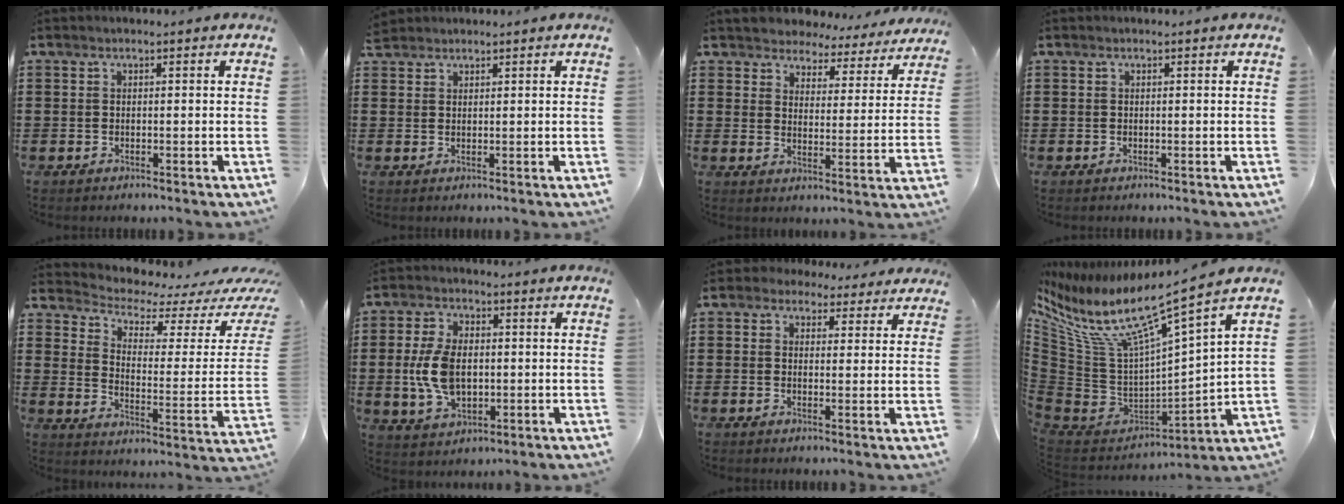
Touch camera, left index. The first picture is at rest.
{"total": 1.8, "force": [1.7, 0.7, 0.1], "torque": [-0.007, 0.003, 0.034]}
{"total": 4.1, "force": [4.0, 1.0, -0.4], "torque": [-0.019, -0.029, 0.065]}
{"total": 0.0}
{"total": 3.6, "force": [3.0, 1.1, 1.6], "torque": [-0.053, -0.029, 0.043]}
{"total": 8.5, "force": [-0.1, 5.3, 6.7], "torque": [-0.166, 0.005, -0.010]}
{"total": 3.0, "force": [2.3, 1.8, 0.7], "torque": [-0.025, 0.004, 0.042]}
{"total": 10.9, "force": [6.7, 2.4, 8.3], "torque": [-0.198, -0.056, 0.101]}